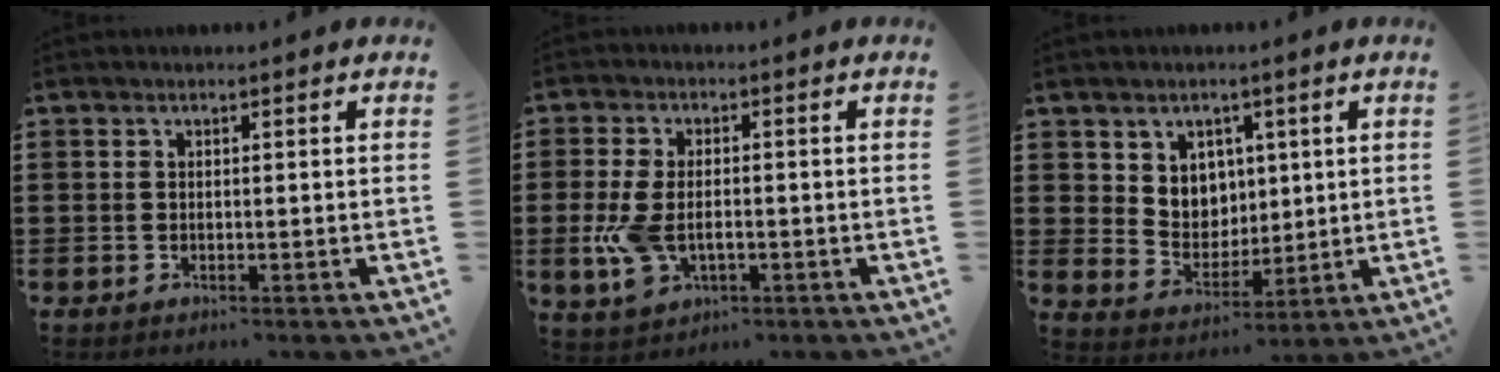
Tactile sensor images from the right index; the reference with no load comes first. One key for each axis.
{"total": 6.2, "fx": -1.3, "fy": 3.4, "fz": 5.0, "tx": -0.123, "ty": -0.003, "tz": -0.028}
{"total": 5.4, "fx": 2.8, "fy": 4.5, "fz": 0.8, "tx": -0.036, "ty": -0.006, "tz": 0.053}